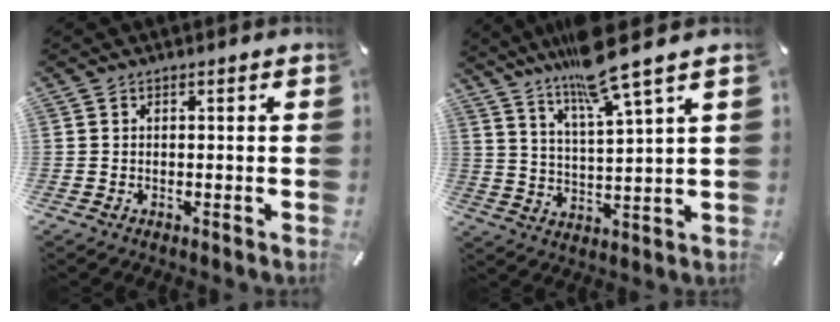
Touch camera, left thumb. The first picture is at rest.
{"total": 12.3, "force": [10.2, 0.5, 6.8], "torque": [-0.131, -0.056, 0.172]}